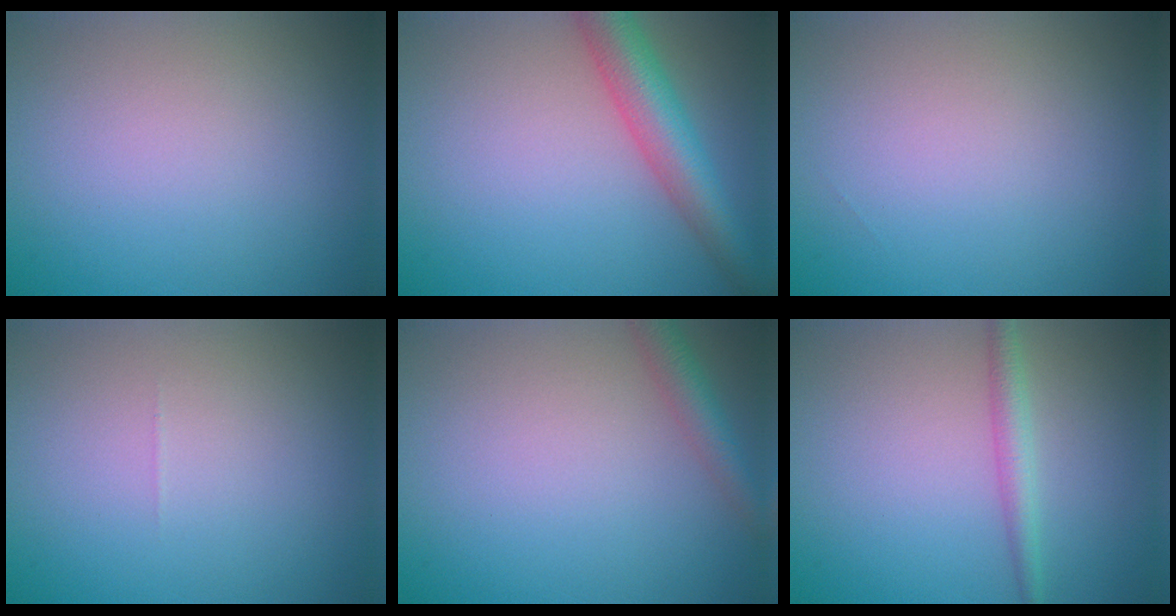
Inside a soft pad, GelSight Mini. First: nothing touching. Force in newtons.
{"total": 5.7, "press": 5.7, "slide": 0.2}
{"total": 0.0}
{"total": 0.0}
{"total": 2.5, "press": 2.5, "slide": 0.1}
{"total": 2.1, "press": 2.1, "slide": 0.1}